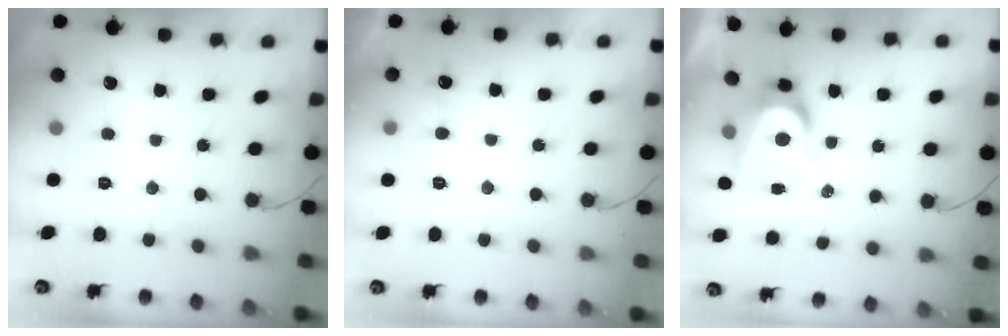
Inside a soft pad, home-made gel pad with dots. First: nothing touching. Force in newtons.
{"total": 5.3, "press": 5.3, "slide": 0.3}
{"total": 7.2, "press": 7.2, "slide": 0.5}